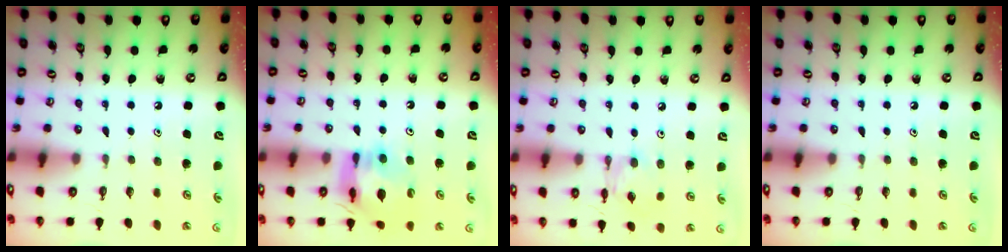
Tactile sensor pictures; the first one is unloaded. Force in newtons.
{"total": 12.3, "press": 12.2, "slide": 1.5}
{"total": 3.3, "press": 3.3, "slide": 0.3}
{"total": 0.0}